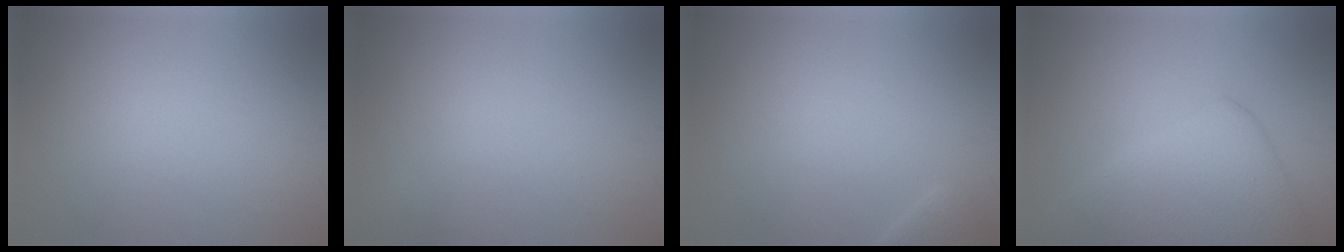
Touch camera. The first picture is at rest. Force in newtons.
{"total": 0.9, "press": 0.9, "slide": 0.2}
{"total": 1.3, "press": 1.3, "slide": 0.1}
{"total": 8.0, "press": 8.0, "slide": 0.2}